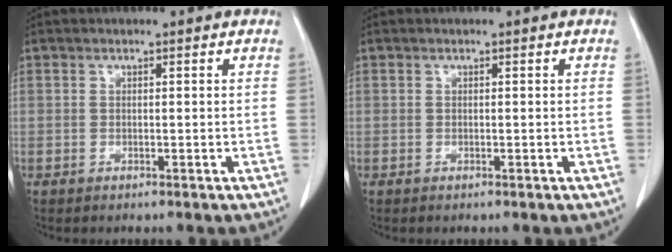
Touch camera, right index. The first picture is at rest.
{"total": 0.0}